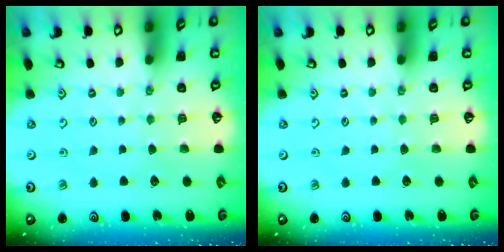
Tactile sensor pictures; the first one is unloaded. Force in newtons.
{"total": 0.0}